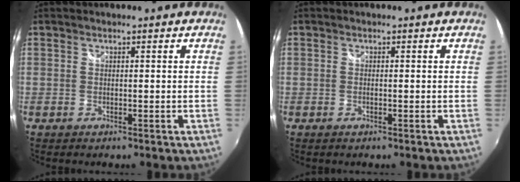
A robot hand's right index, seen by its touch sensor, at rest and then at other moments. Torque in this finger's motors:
{"motor_torque": [0.04, 0.04, 0.04, 0.02]}